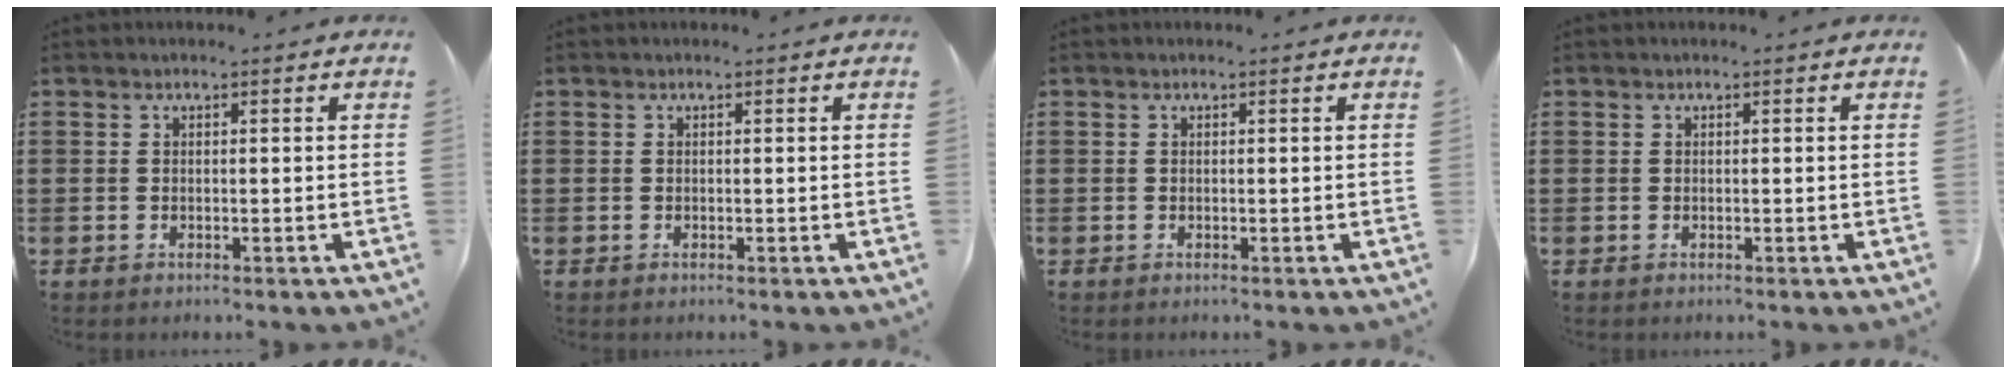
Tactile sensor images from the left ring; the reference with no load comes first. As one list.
[{"total": 0.0}, {"total": 0.0}, {"total": 0.0}]